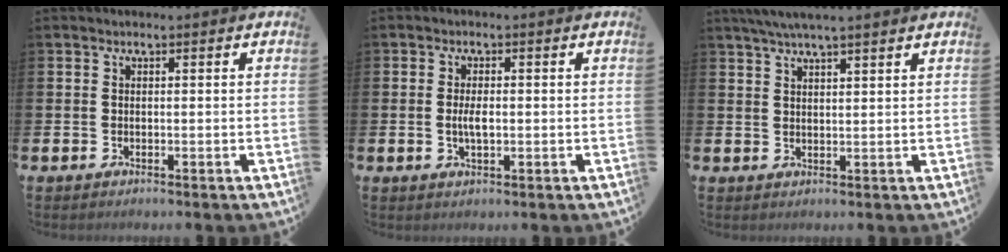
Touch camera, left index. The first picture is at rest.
{"total": 2.5, "force": [-0.1, 1.1, 2.3], "torque": [-0.036, 0.000, -0.004]}
{"total": 4.2, "force": [3.8, -0.1, 1.9], "torque": [-0.043, -0.005, 0.068]}